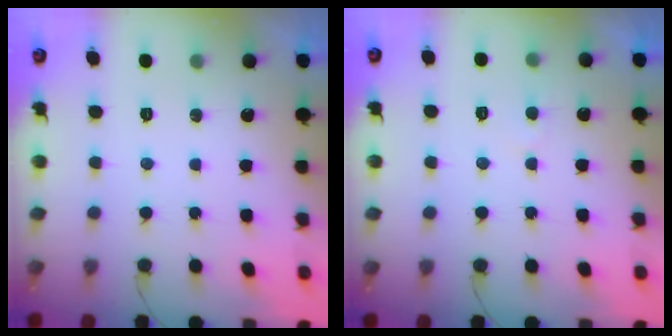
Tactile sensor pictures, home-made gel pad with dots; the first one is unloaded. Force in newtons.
{"total": 2.6, "press": 2.6, "slide": 0.4}